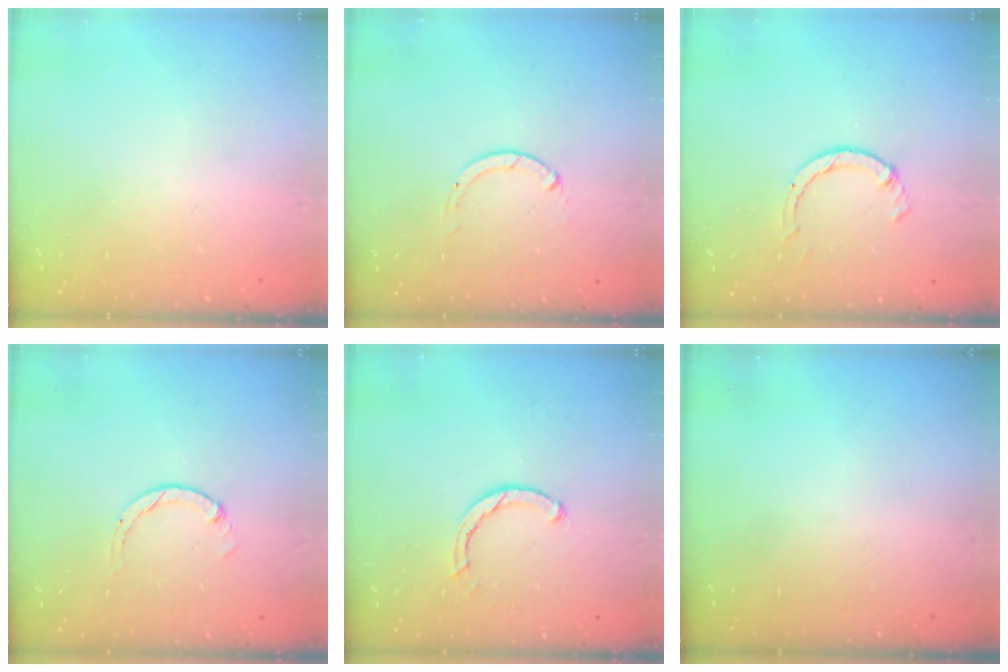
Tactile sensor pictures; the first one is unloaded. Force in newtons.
{"total": 0.0}
{"total": 2.3, "press": 2.3, "slide": 0.3}
{"total": 1.3, "press": 1.2, "slide": 0.2}
{"total": 2.5, "press": 2.5, "slide": 0.1}
{"total": 0.0}